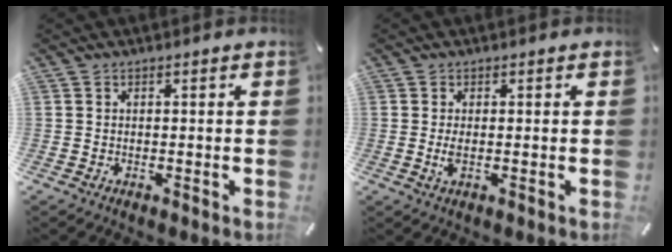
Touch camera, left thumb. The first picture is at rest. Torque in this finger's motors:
{"motor_torque": [-0.03, 1.65, 0.30, -0.15, 0.05]}